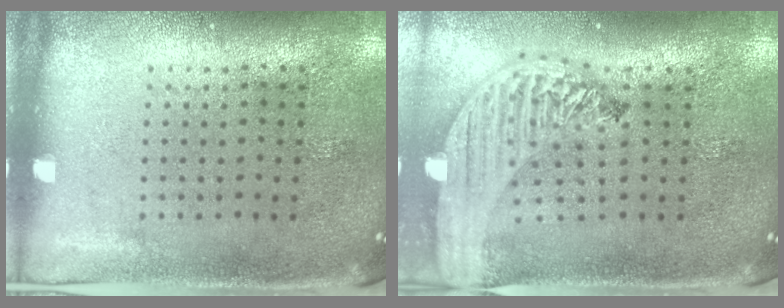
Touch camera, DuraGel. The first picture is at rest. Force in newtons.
{"total": 2.8, "press": 2.3, "slide": 1.7}